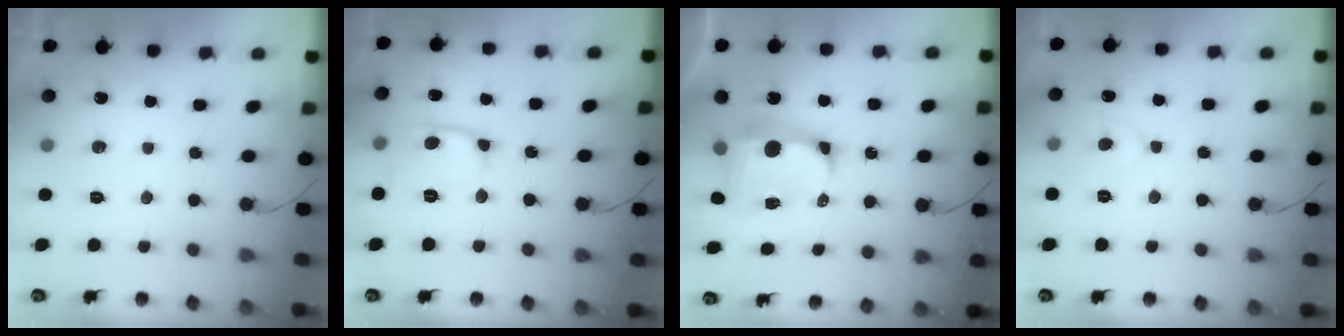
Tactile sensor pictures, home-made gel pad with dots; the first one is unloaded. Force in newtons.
{"total": 11.1, "press": 11.0, "slide": 1.3}
{"total": 11.3, "press": 11.2, "slide": 1.3}
{"total": 4.8, "press": 4.8, "slide": 0.2}